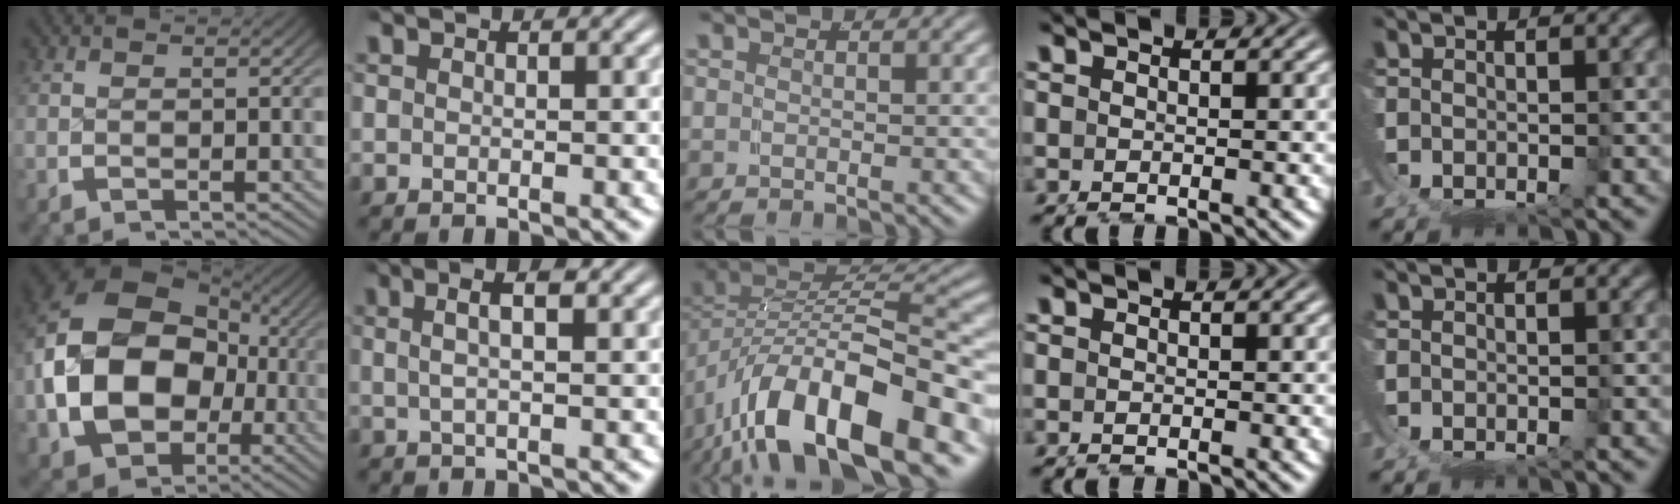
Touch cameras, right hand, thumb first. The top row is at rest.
{"thumb": {"total": 16.8, "force": [-0.4, 12.5, 11.2], "torque": [-0.247, -0.064, 0.016]}, "index": {"total": 3.6, "force": [1.4, 0.7, 3.2], "torque": [-0.049, 0.015, 0.019]}, "middle": {"total": 12.3, "force": [-4.8, 6.3, 9.4], "torque": [-0.172, -0.028, -0.057]}}